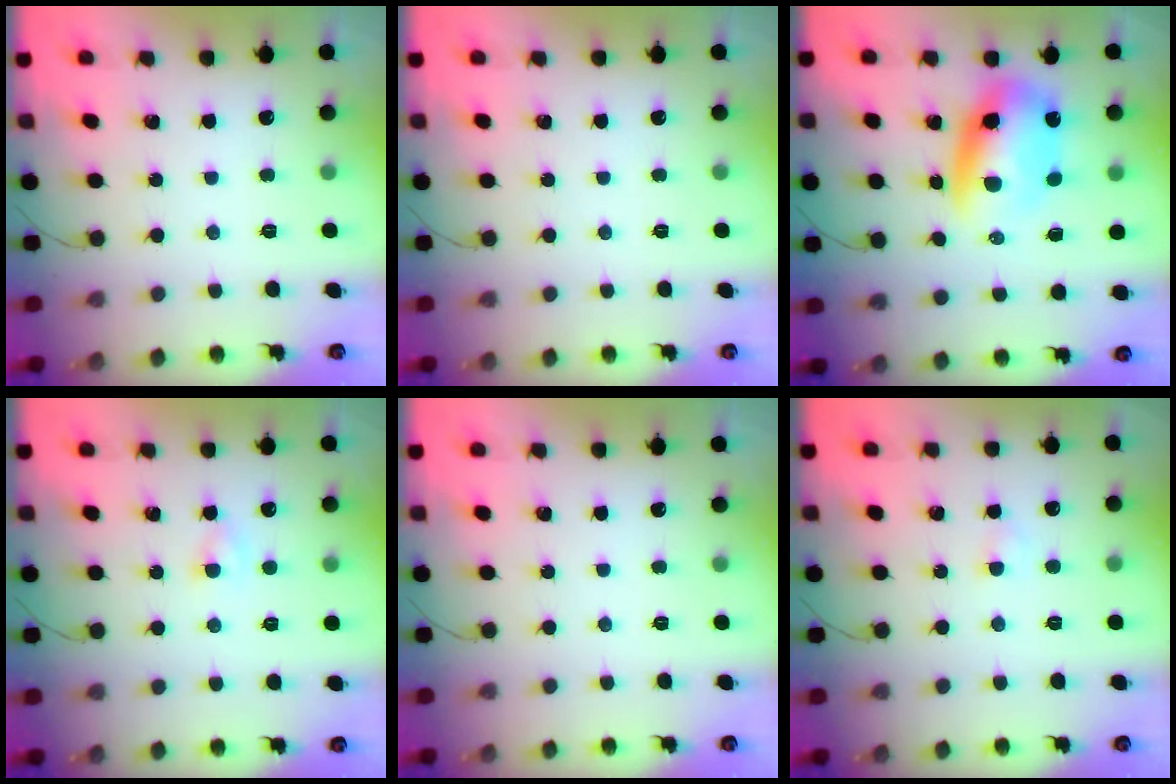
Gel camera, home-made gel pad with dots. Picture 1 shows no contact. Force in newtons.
{"total": 0.0}
{"total": 10.2, "press": 10.0, "slide": 2.3}
{"total": 1.0, "press": 0.8, "slide": 0.6}
{"total": 0.0}
{"total": 2.2, "press": 2.1, "slide": 0.8}